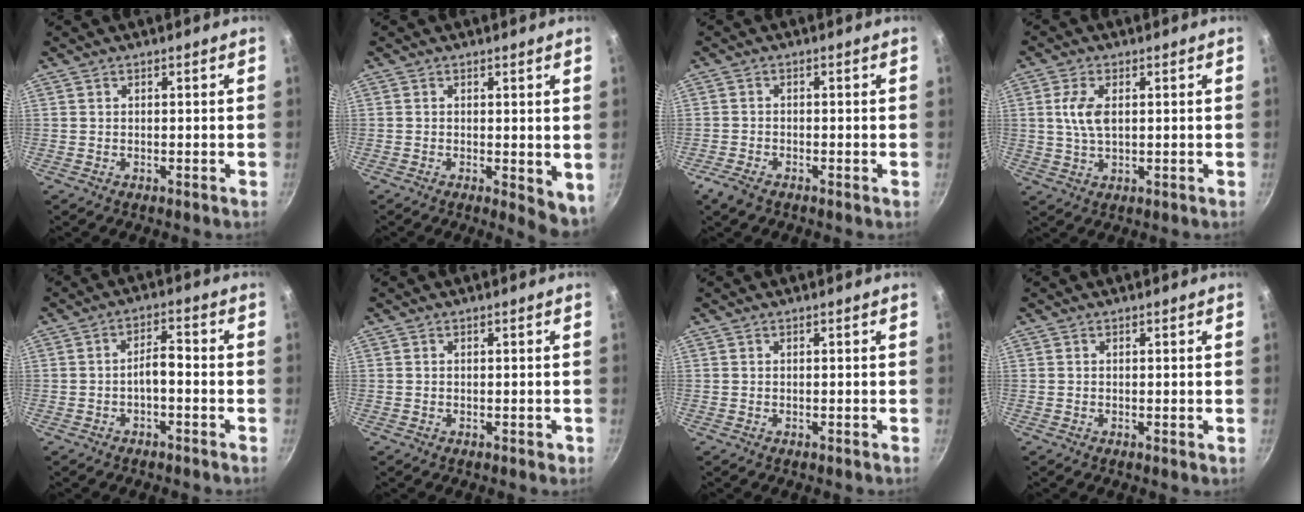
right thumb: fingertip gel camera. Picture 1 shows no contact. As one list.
[{"total": 5.2, "force": [-0.2, 2.4, 4.6], "torque": [-0.050, -0.006, 0.000]}, {"total": 3.0, "force": [-2.2, 1.2, 1.7], "torque": [-0.046, 0.008, -0.046]}, {"total": 5.7, "force": [1.1, 3.0, 4.8], "torque": [-0.092, 0.002, 0.020]}, {"total": 3.7, "force": [-1.6, 1.4, 3.1], "torque": [-0.050, 0.028, -0.026]}, {"total": 0.9, "force": [-0.2, 0.6, 0.6], "torque": [-0.004, 0.002, -0.002]}, {"total": 0.0}, {"total": 0.0}]